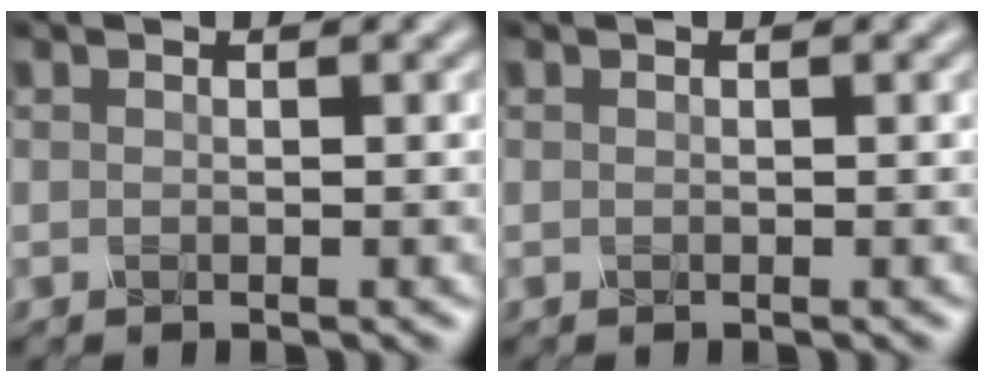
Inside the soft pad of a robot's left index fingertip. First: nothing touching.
{"total": 0.0}